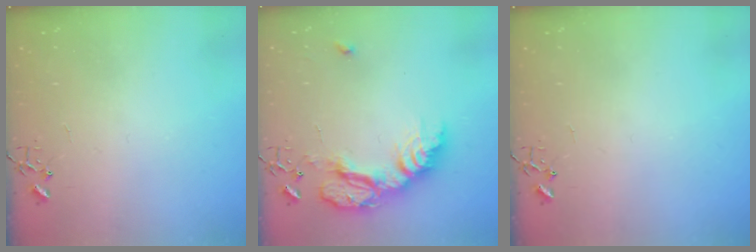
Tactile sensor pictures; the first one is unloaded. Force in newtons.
{"total": 18.8, "press": 18.7, "slide": 1.9}
{"total": 0.0}